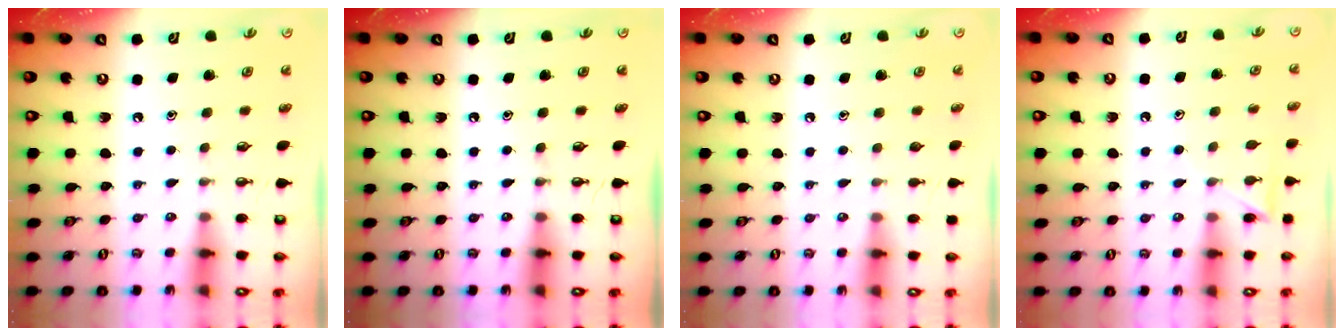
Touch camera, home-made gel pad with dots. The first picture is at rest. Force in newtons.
{"total": 0.0}
{"total": 0.0}
{"total": 7.0, "press": 7.0, "slide": 0.7}